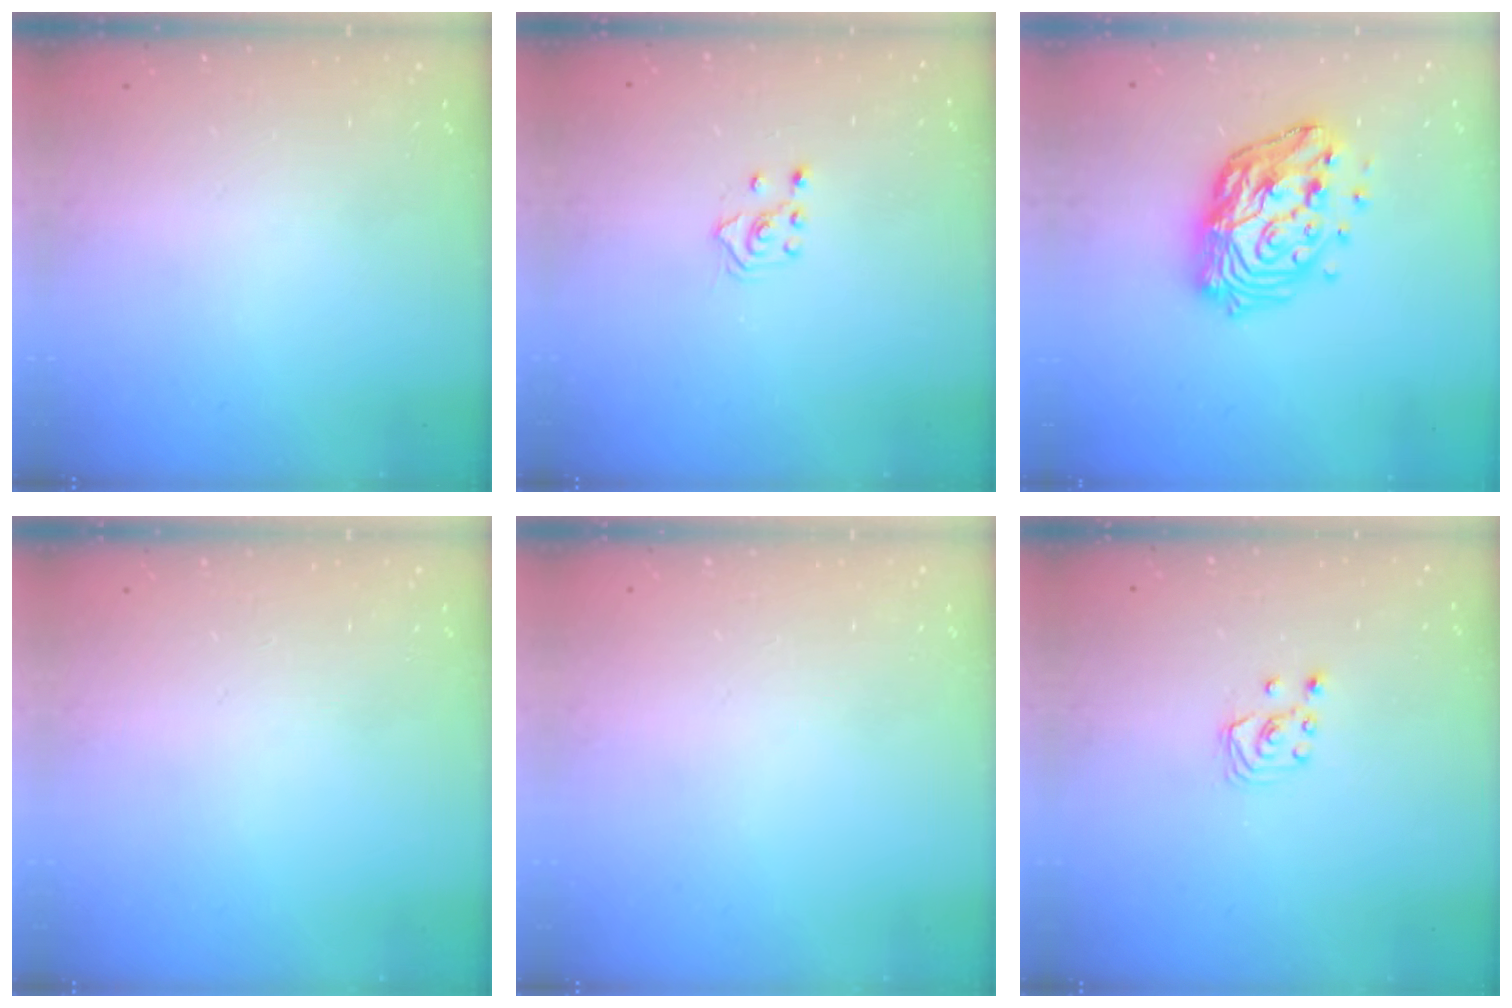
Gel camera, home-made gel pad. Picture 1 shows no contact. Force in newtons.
{"total": 3.2, "press": 3.1, "slide": 0.9}
{"total": 17.1, "press": 17.0, "slide": 1.9}
{"total": 0.0}
{"total": 0.0}
{"total": 2.7, "press": 2.7, "slide": 0.3}